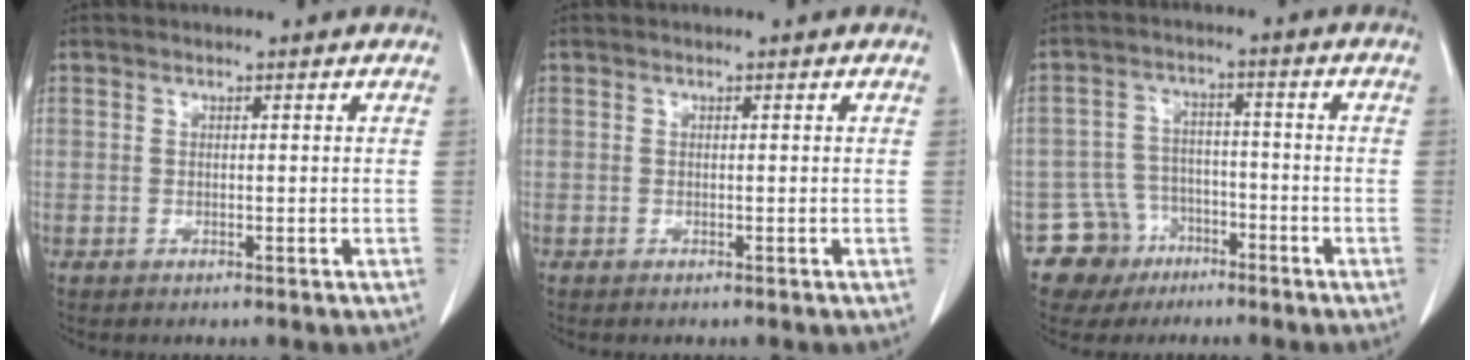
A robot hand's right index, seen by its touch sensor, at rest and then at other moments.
{"total": 0.0}
{"total": 7.1, "force": [-4.1, 5.8, -0.2], "torque": [0.012, 0.017, -0.065]}